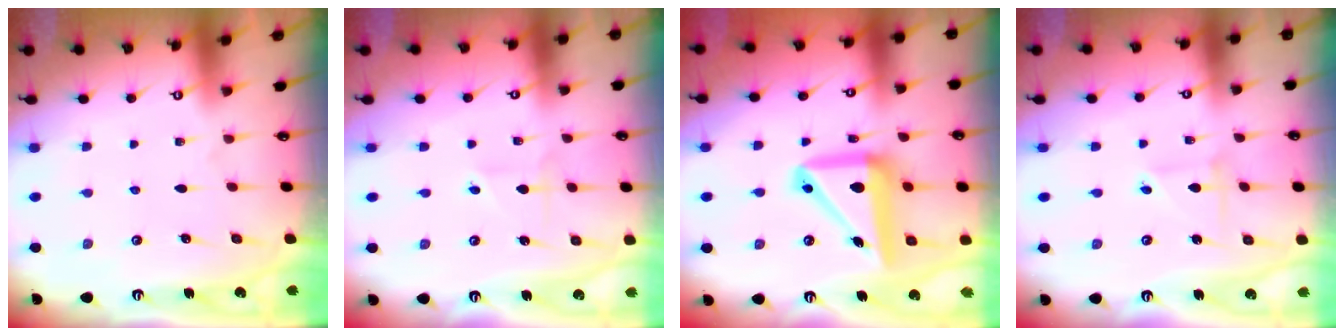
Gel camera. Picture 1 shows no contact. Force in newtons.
{"total": 2.4, "press": 2.2, "slide": 0.9}
{"total": 15.1, "press": 14.8, "slide": 2.6}
{"total": 2.6, "press": 2.5, "slide": 0.3}